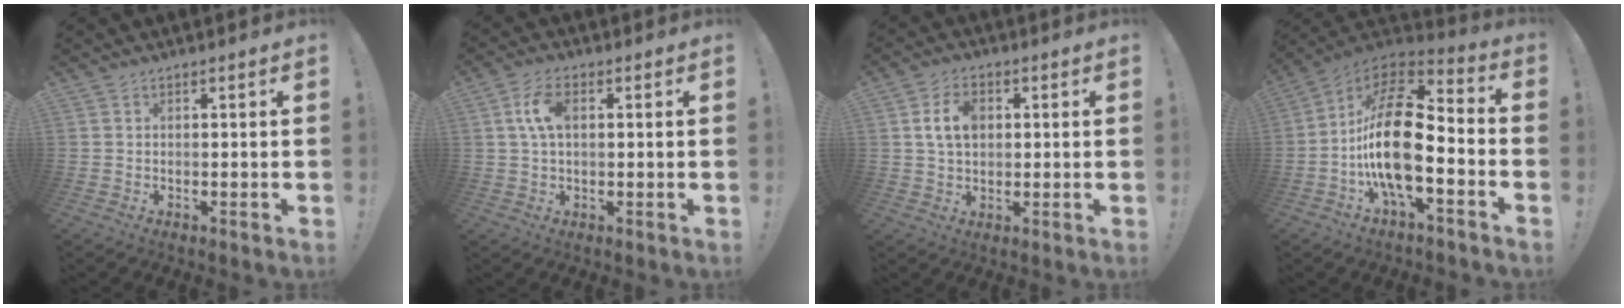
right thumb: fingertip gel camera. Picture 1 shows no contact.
{"total": 7.1, "force": [1.5, 3.8, 5.8], "torque": [-0.113, 0.008, 0.027]}
{"total": 7.9, "force": [1.6, 5.4, 5.6], "torque": [-0.096, 0.007, 0.029]}
{"total": 22.5, "force": [-3.9, 9.6, 19.9], "torque": [-0.396, 0.025, -0.067]}